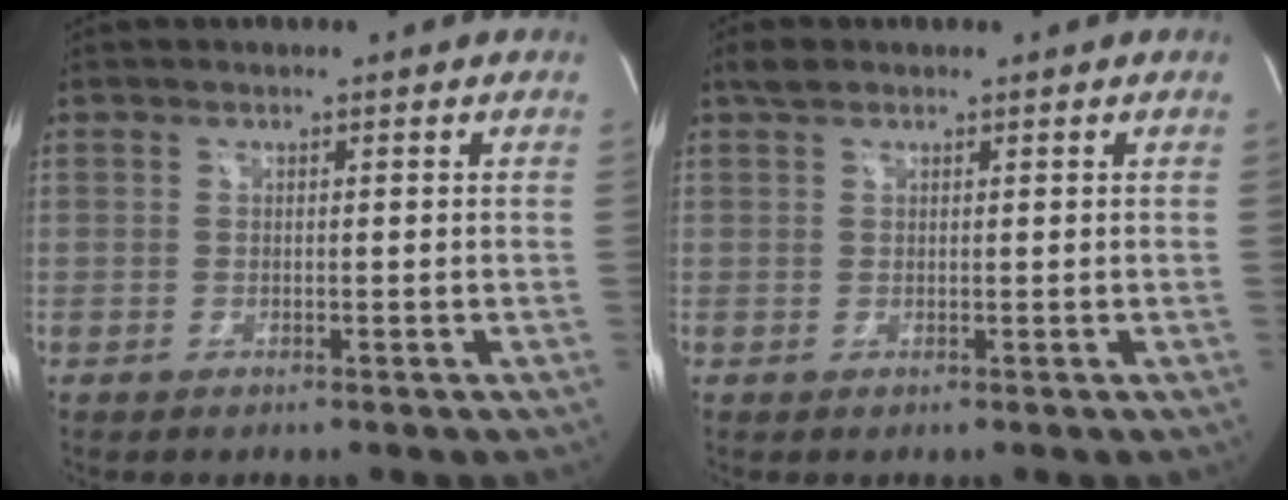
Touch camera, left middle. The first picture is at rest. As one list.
[{"total": 1.5, "force": [1.2, 0.7, 0.7], "torque": [-0.020, 0.010, 0.024]}]